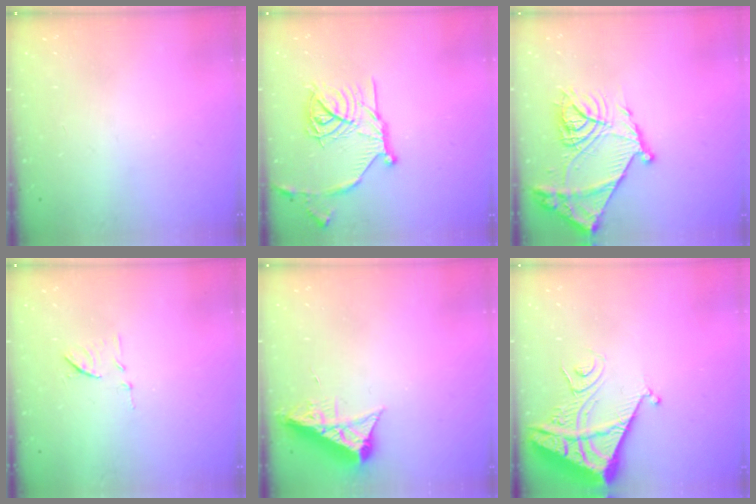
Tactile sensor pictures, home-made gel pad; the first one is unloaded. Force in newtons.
{"total": 19.6, "press": 19.5, "slide": 1.7}
{"total": 20.4, "press": 20.3, "slide": 2.0}
{"total": 8.1, "press": 8.0, "slide": 0.7}
{"total": 7.7, "press": 7.6, "slide": 1.0}
{"total": 10.0, "press": 9.9, "slide": 1.3}